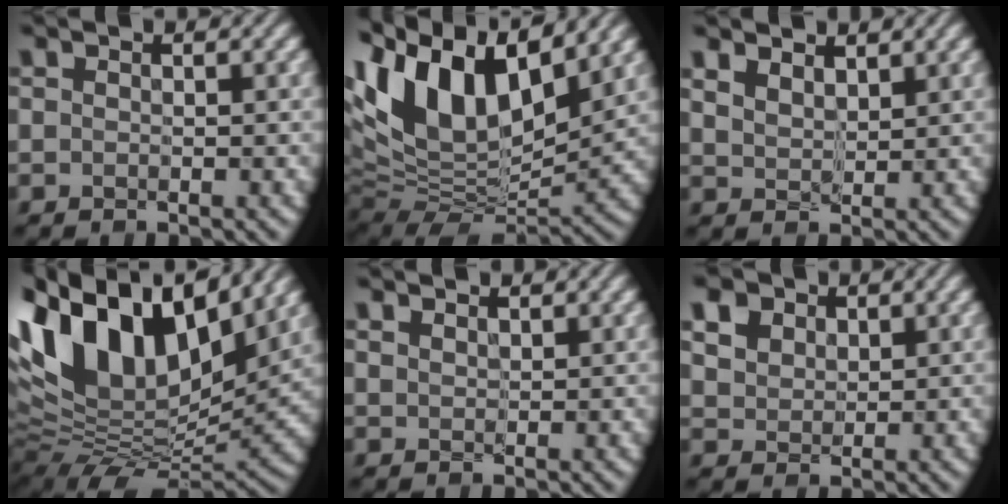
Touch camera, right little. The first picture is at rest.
{"total": 13.4, "force": [4.9, 7.1, 10.3], "torque": [-0.185, 0.026, 0.089]}
{"total": 4.7, "force": [3.4, 2.3, 2.3], "torque": [-0.066, 0.005, 0.056]}
{"total": 14.8, "force": [6.0, 8.4, 10.6], "torque": [-0.202, 0.030, 0.114]}
{"total": 2.4, "force": [2.0, 1.0, 1.0], "torque": [-0.026, 0.003, 0.031]}
{"total": 5.5, "force": [2.9, 4.0, 2.5], "torque": [-0.117, 0.010, 0.064]}